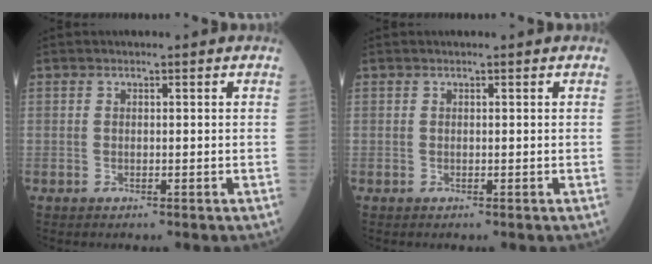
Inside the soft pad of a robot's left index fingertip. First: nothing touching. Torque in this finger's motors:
{"motor_torque": [0.00, 0.00, 0.00, 0.00]}